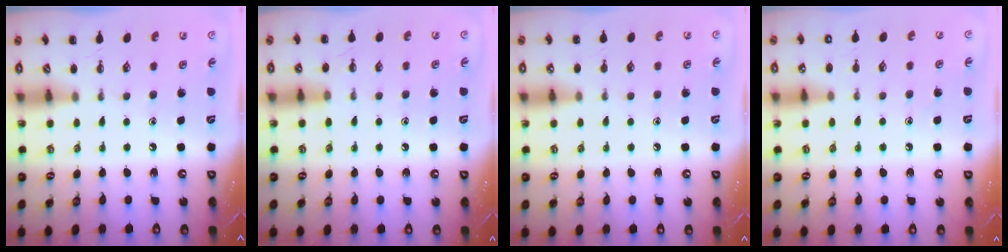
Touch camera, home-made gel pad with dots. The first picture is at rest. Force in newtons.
{"total": 7.8, "press": 7.5, "slide": 2.2}
{"total": 4.3, "press": 4.0, "slide": 1.6}
{"total": 8.1, "press": 7.8, "slide": 2.0}